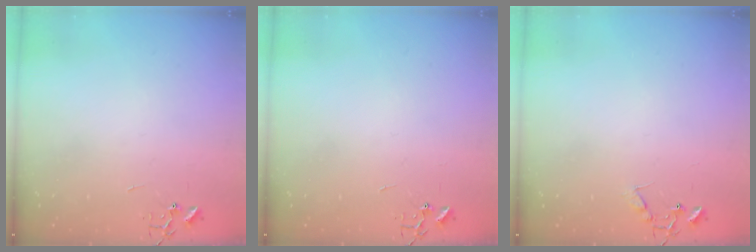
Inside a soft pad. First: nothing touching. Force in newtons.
{"total": 0.0}
{"total": 7.5, "press": 7.5, "slide": 0.4}